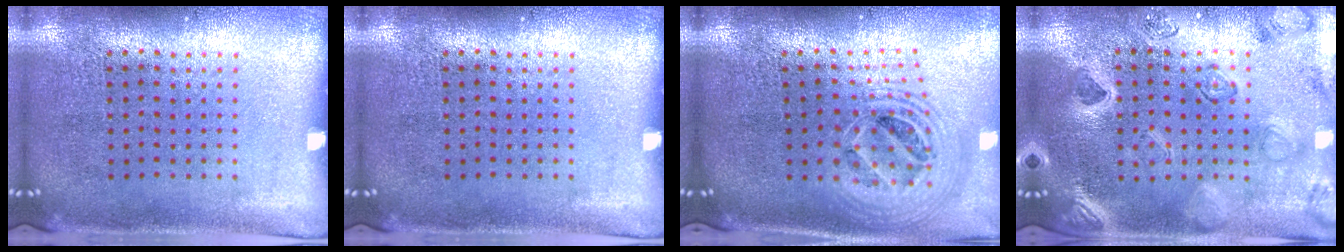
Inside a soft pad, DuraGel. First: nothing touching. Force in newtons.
{"total": 0.0}
{"total": 2.3, "press": 1.7, "slide": 1.4}
{"total": 2.5, "press": 2.4, "slide": 0.6}